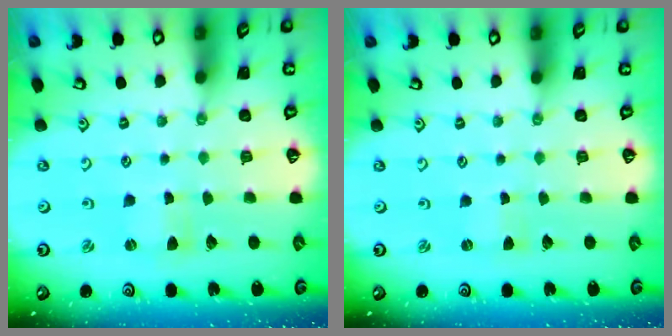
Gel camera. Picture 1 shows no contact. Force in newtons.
{"total": 0.0}